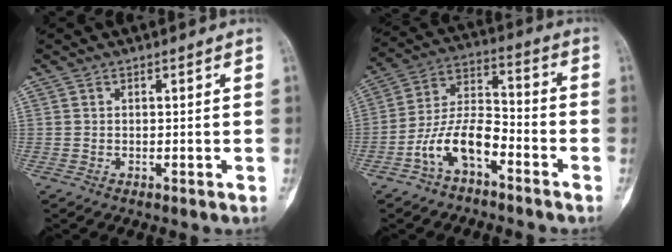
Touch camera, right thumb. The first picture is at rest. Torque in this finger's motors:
{"motor_torque": [1.77, 1.46, 0.87, -0.91, 0.08]}